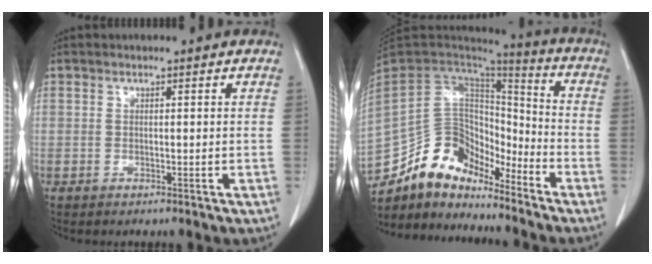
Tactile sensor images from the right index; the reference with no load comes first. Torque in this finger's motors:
{"motor_torque": [0.09, 0.10, -0.10, -0.10]}